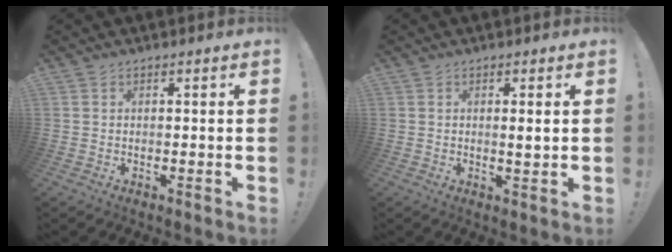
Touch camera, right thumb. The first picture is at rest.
{"total": 2.1, "force": [0.5, 0.0, 2.0], "torque": [-0.026, -0.010, 0.004]}